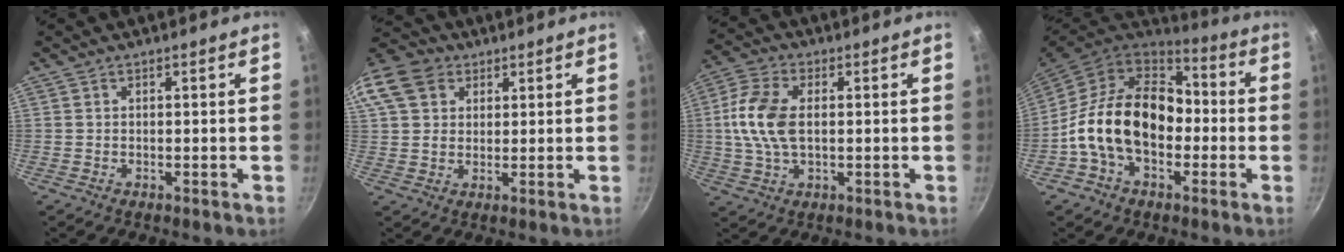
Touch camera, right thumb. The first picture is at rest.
{"total": 17.3, "force": [6.9, 13.4, 8.5], "torque": [-0.196, 0.035, 0.122]}
{"total": 10.8, "force": [0.6, 6.3, 8.7], "torque": [-0.176, 0.017, 0.004]}
{"total": 19.6, "force": [-2.3, 13.6, 13.9], "torque": [-0.206, 0.047, -0.051]}